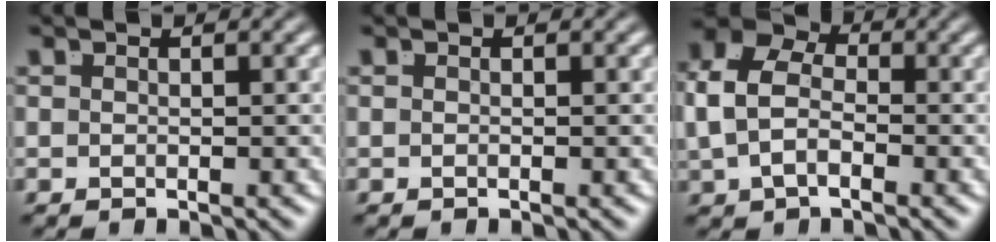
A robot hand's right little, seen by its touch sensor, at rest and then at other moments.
{"total": 0.0}
{"total": 8.4, "force": [1.3, 6.6, 5.0], "torque": [-0.097, 0.012, 0.004]}